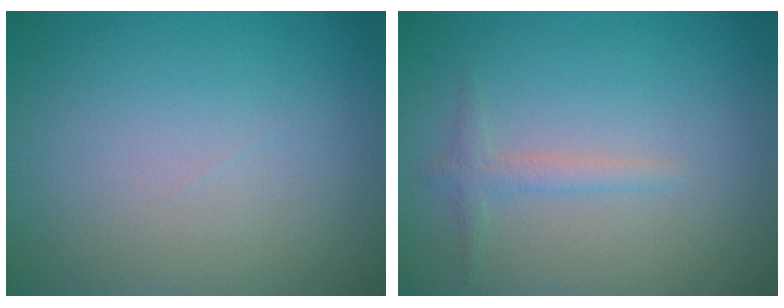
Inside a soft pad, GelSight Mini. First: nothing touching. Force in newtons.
{"total": 1.3, "press": 1.3, "slide": 0.0}